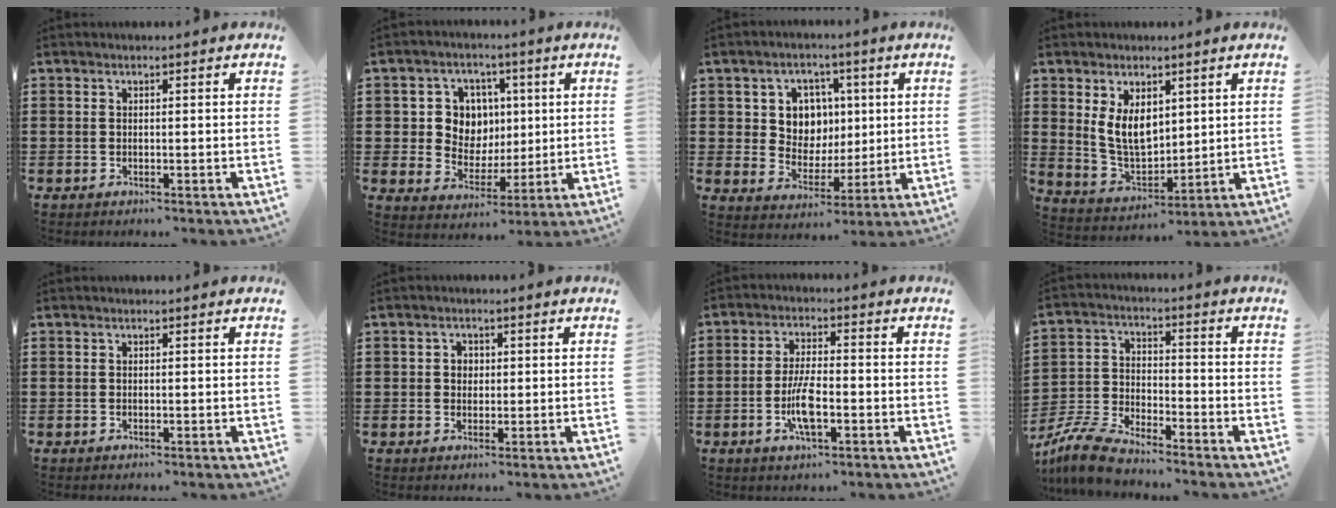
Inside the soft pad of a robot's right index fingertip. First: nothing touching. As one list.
[{"total": 8.1, "force": [1.6, 7.3, 3.1], "torque": [-0.080, 0.016, 0.030]}, {"total": 7.2, "force": [2.0, 6.3, 2.8], "torque": [-0.072, 0.012, 0.034]}, {"total": 7.2, "force": [2.4, 4.6, 5.0], "torque": [-0.107, 0.001, 0.045]}, {"total": 0.0}, {"total": 1.8, "force": [0.1, 1.7, 0.8], "torque": [-0.020, 0.010, 0.000]}, {"total": 6.7, "force": [-2.0, 1.8, 6.1], "torque": [-0.129, -0.005, -0.043]}, {"total": 7.6, "force": [-7.1, 1.1, 2.6], "torque": [-0.078, 0.001, -0.143]}]